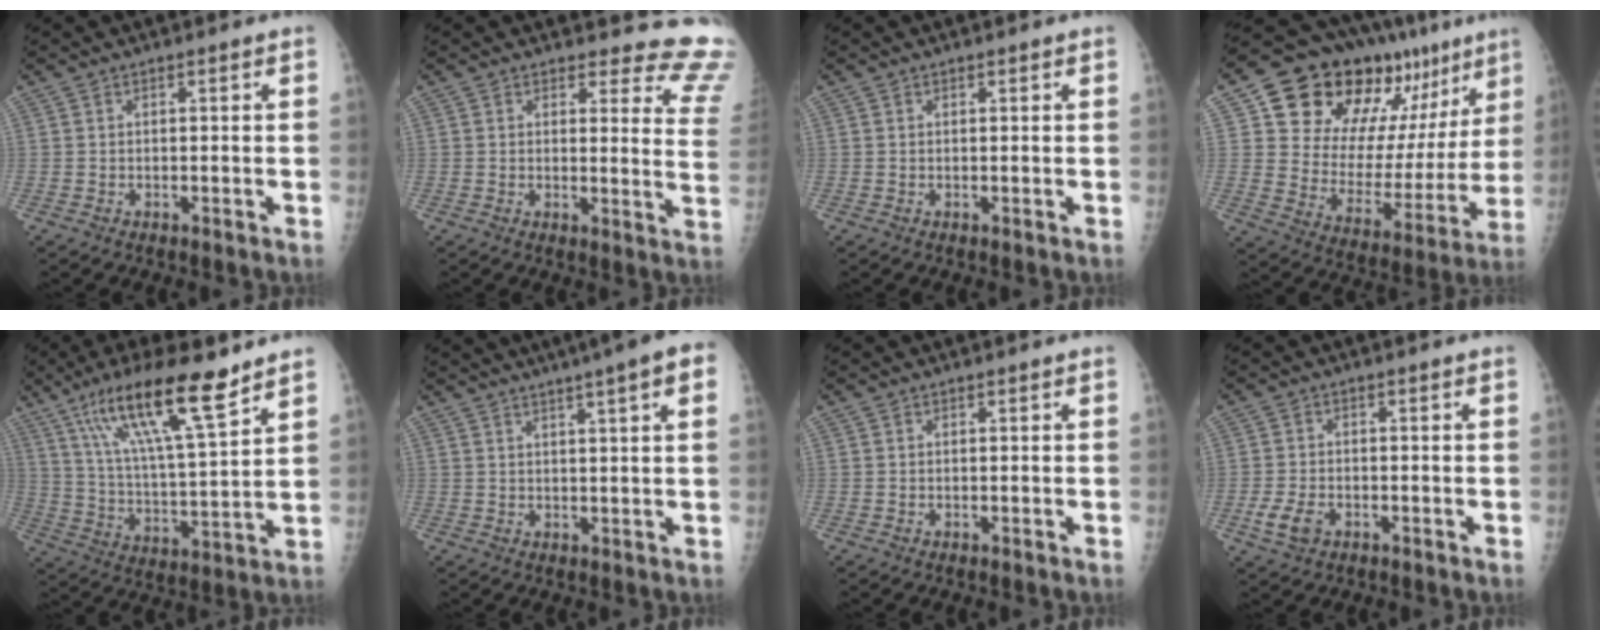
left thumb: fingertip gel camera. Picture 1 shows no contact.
{"total": 13.5, "force": [13.0, 3.5, 1.4], "torque": [0.039, -0.138, 0.099]}
{"total": 0.0}
{"total": 25.6, "force": [15.2, 13.8, 15.3], "torque": [-0.180, -0.037, 0.239]}
{"total": 18.7, "force": [12.2, 3.0, 13.8], "torque": [-0.236, -0.049, 0.220]}
{"total": 10.7, "force": [6.2, 1.2, 8.6], "torque": [-0.116, 0.012, 0.073]}
{"total": 0.0}
{"total": 4.4, "force": [-1.8, 2.9, 2.7], "torque": [-0.055, 0.002, -0.031]}